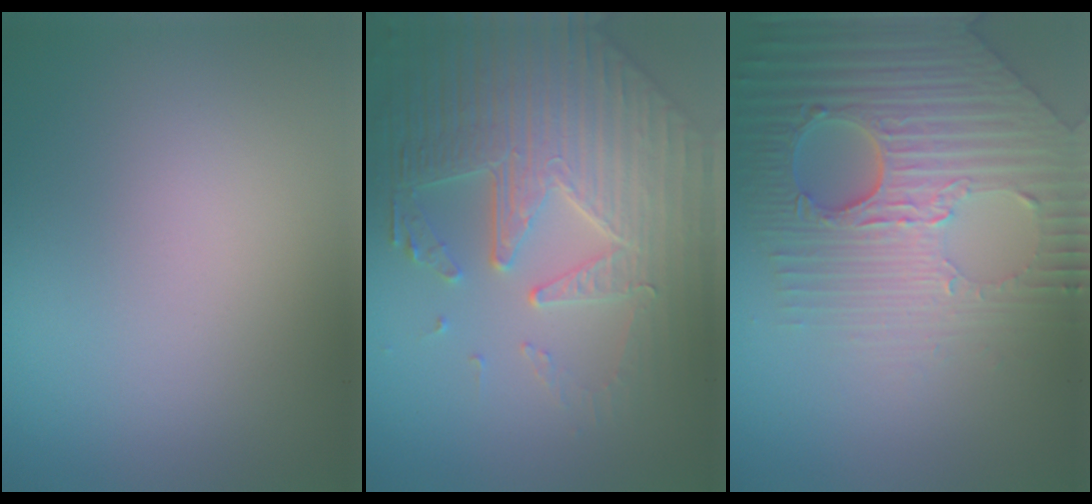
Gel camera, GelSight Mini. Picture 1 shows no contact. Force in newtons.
{"total": 6.7, "press": 5.5, "slide": 3.8}
{"total": 7.5, "press": 5.9, "slide": 4.7}